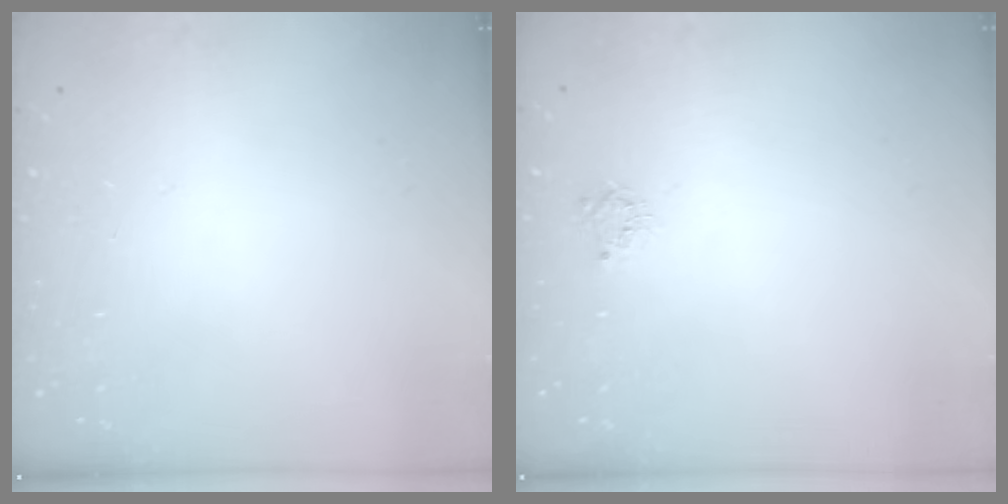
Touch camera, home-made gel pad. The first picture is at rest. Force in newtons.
{"total": 3.9, "press": 3.8, "slide": 0.5}